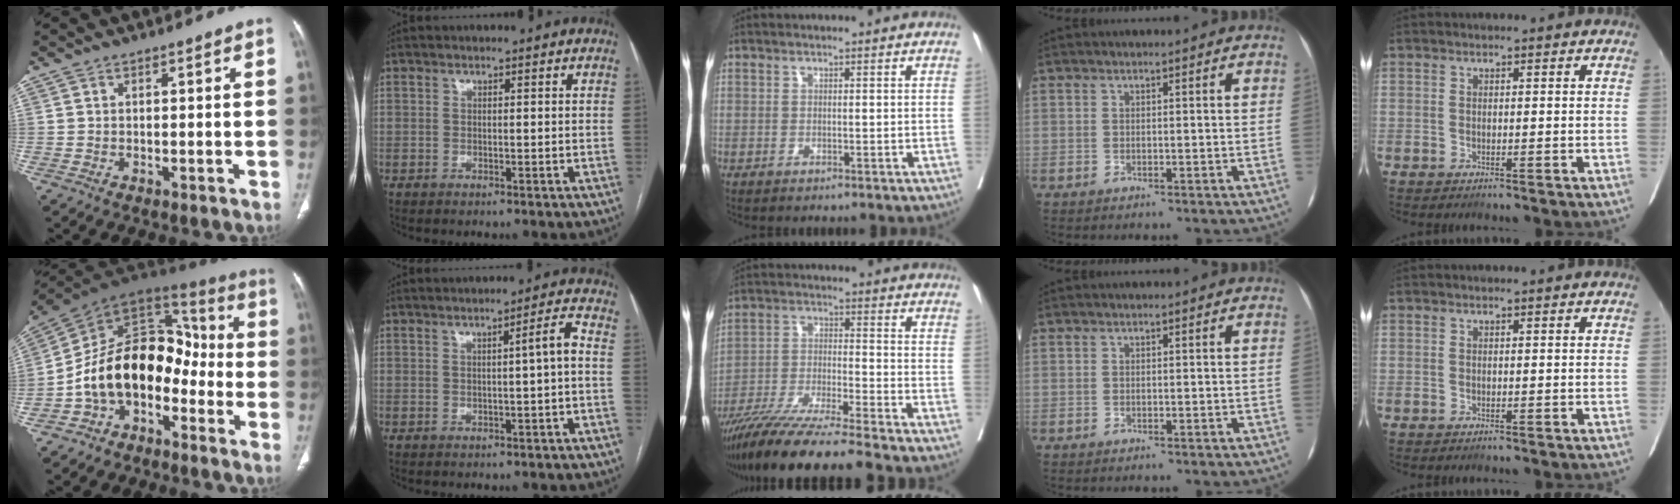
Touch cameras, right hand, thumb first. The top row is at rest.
{"thumb": {"total": 17.6, "force": [-5.6, 11.8, 11.8], "torque": [-0.162, 0.094, -0.105]}, "index": {"total": 3.0, "force": [-0.1, -0.3, 3.0], "torque": [-0.041, 0.005, 0.001]}, "middle": {"total": 15.3, "force": [-13.3, -1.6, 7.4], "torque": [-0.131, -0.033, -0.231]}}